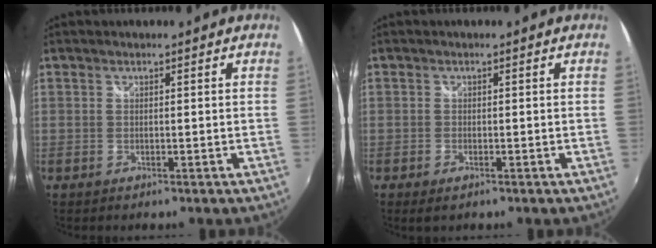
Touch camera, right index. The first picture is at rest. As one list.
[{"total": 1.4, "force": [-0.9, 0.6, 0.9], "torque": [-0.018, -0.005, -0.016]}]